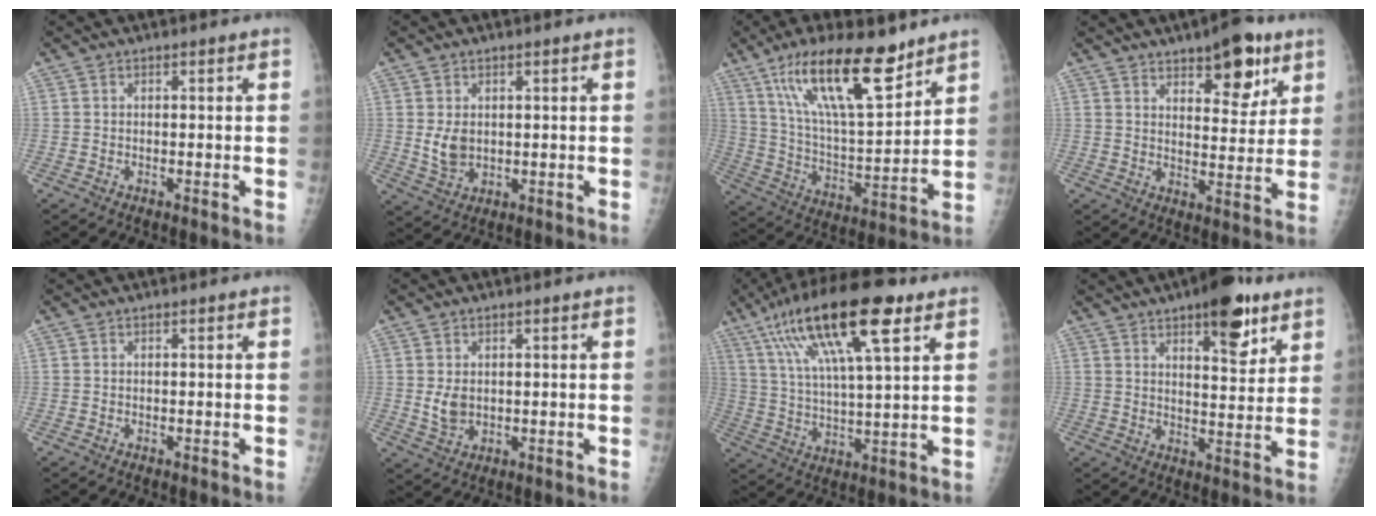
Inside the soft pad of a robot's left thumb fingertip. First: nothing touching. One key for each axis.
{"total": 4.5, "fx": 0.6, "fy": 3.2, "fz": 3.0, "tx": -0.042, "ty": -0.012, "tz": 0.022}
{"total": 20.0, "fx": 12.8, "fy": 6.0, "fz": 14.1, "tx": -0.219, "ty": -0.062, "tz": 0.233}
{"total": 11.5, "fx": 6.9, "fy": 4.8, "fz": 7.8, "tx": -0.076, "ty": -0.038, "tz": 0.100}
{"total": 0.0}
{"total": 3.6, "fx": 0.5, "fy": 2.6, "fz": 2.5, "tx": -0.038, "ty": -0.010, "tz": 0.018}
{"total": 20.4, "fx": 10.6, "fy": 5.3, "fz": 16.7, "tx": -0.296, "ty": -0.009, "tz": 0.185}
{"total": 12.4, "fx": 7.4, "fy": 4.6, "fz": 8.8, "tx": -0.093, "ty": -0.038, "tz": 0.103}